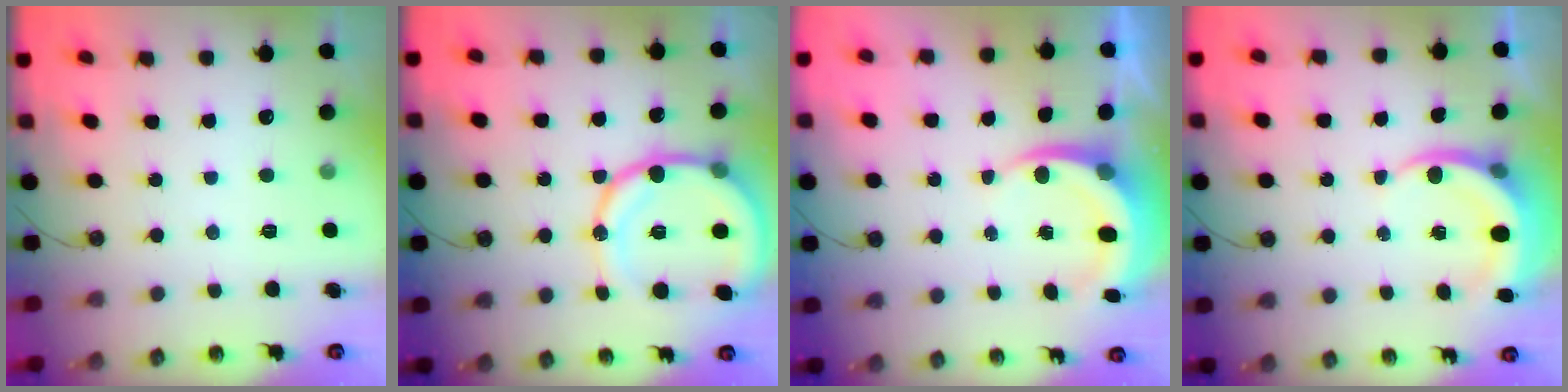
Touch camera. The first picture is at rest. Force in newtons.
{"total": 16.6, "press": 16.3, "slide": 3.0}
{"total": 6.4, "press": 6.2, "slide": 1.6}
{"total": 5.9, "press": 5.8, "slide": 0.4}